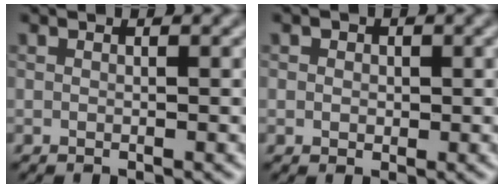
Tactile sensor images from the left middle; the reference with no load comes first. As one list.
[{"total": 1.4, "force": [0.4, 1.2, 0.6], "torque": [-0.004, 0.006, 0.001]}]